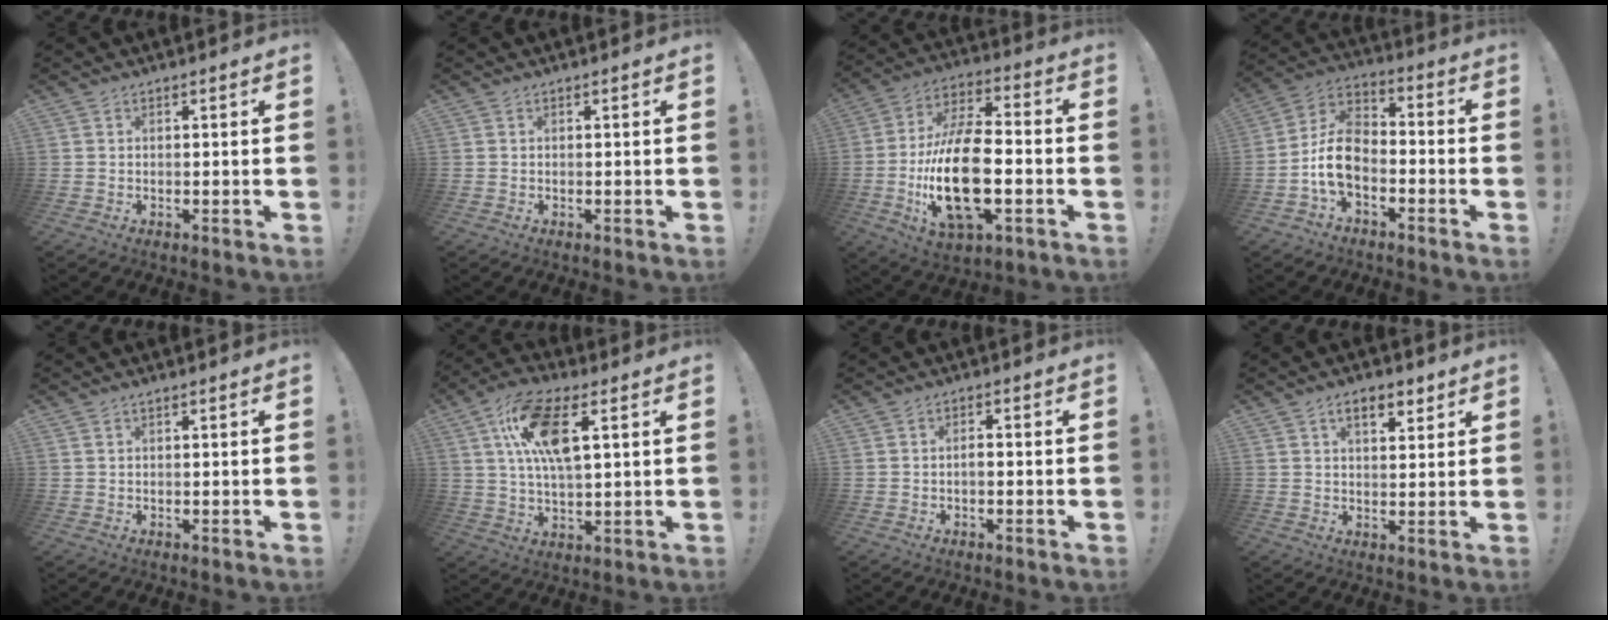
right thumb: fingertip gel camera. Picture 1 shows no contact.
{"total": 0.0}
{"total": 22.2, "force": [-4.6, 10.5, 19.0], "torque": [-0.378, 0.011, -0.074]}
{"total": 11.6, "force": [-4.4, 7.6, 7.5], "torque": [-0.141, 0.021, -0.080]}
{"total": 0.8, "force": [0.6, 0.0, 0.6], "torque": [-0.020, 0.004, 0.012]}
{"total": 15.0, "force": [5.1, 6.5, 12.5], "torque": [-0.230, 0.000, 0.088]}
{"total": 1.6, "force": [-0.8, 0.7, 1.3], "torque": [-0.032, 0.009, -0.013]}
{"total": 6.1, "force": [3.4, 3.0, 4.1], "torque": [-0.058, -0.006, 0.057]}